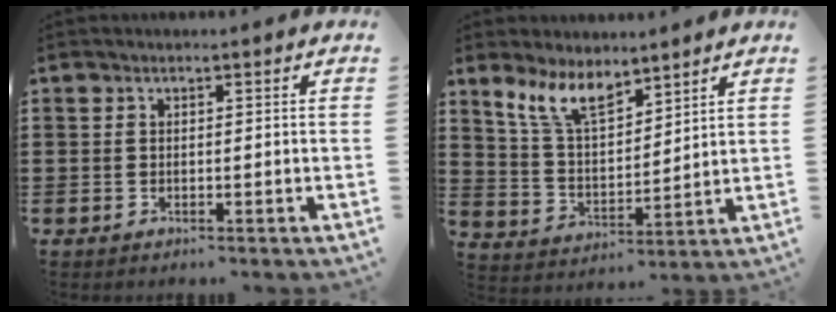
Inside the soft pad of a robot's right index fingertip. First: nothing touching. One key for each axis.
{"total": 8.3, "fx": 6.4, "fy": 2.8, "fz": 4.5, "tx": -0.108, "ty": -0.016, "tz": 0.120}